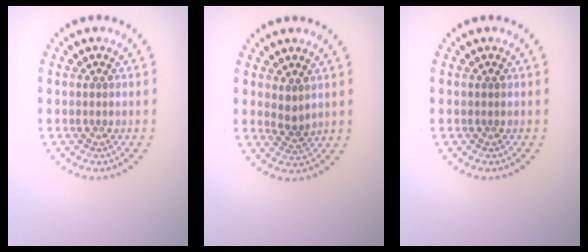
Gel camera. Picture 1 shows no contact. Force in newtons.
{"total": 1.6, "press": 1.3, "slide": 0.8}
{"total": 0.0}